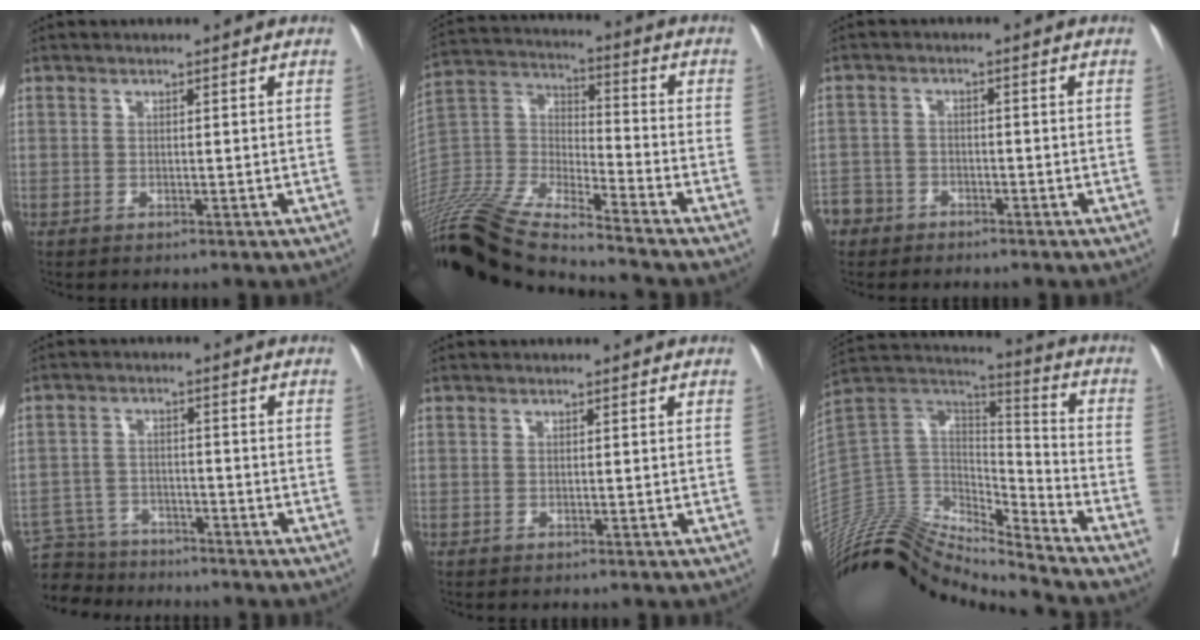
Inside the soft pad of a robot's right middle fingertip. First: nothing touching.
{"total": 18.7, "force": [-16.2, 0.5, 9.2], "torque": [-0.199, 0.003, -0.312]}
{"total": 5.0, "force": [-3.7, 3.3, -0.2], "torque": [0.002, 0.005, -0.074]}
{"total": 7.1, "force": [-6.7, 2.3, -0.3], "torque": [0.007, 0.010, -0.117]}
{"total": 0.0}
{"total": 17.5, "force": [-16.7, 2.4, 4.9], "torque": [-0.081, 0.071, -0.300]}